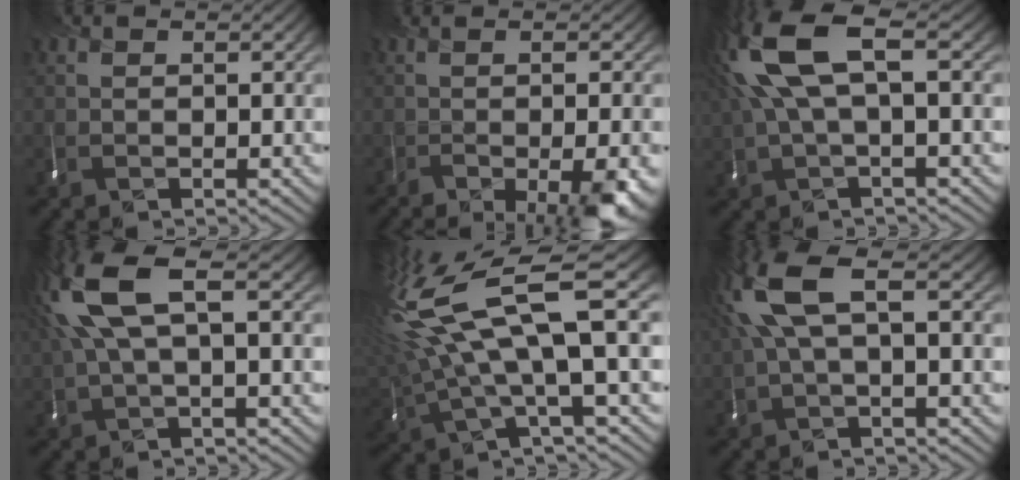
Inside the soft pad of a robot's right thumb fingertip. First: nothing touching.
{"total": 9.6, "force": [-4.4, 2.3, 8.2], "torque": [-0.084, -0.024, -0.061]}
{"total": 9.3, "force": [2.1, 3.1, 8.4], "torque": [-0.210, 0.013, 0.040]}
{"total": 8.3, "force": [2.2, 2.7, 7.6], "torque": [-0.185, 0.014, 0.039]}
{"total": 13.9, "force": [2.8, 3.9, 13.0], "torque": [-0.308, -0.002, 0.061]}
{"total": 7.0, "force": [1.7, 2.1, 6.4], "torque": [-0.159, 0.016, 0.029]}